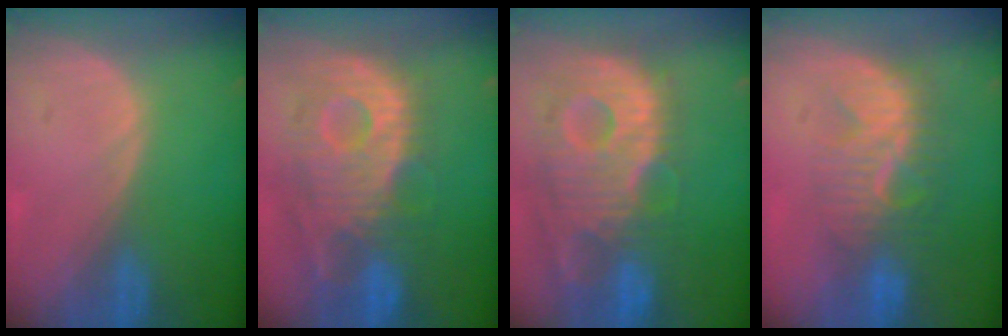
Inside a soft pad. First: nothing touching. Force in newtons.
{"total": 12.0, "press": 10.7, "slide": 5.4}
{"total": 13.6, "press": 11.8, "slide": 6.8}
{"total": 8.4, "press": 8.1, "slide": 2.4}